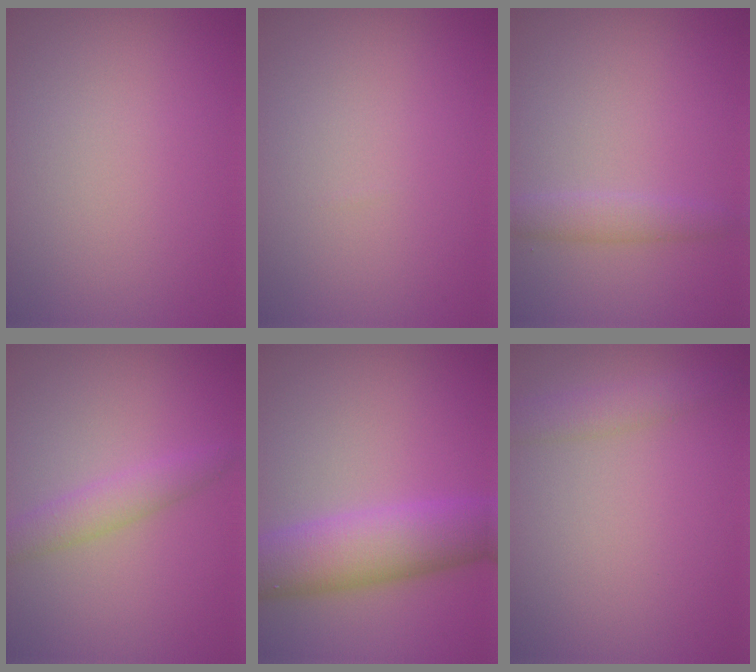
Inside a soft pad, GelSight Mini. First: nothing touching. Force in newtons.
{"total": 0.0}
{"total": 1.9, "press": 1.8, "slide": 0.1}
{"total": 2.3, "press": 2.3, "slide": 0.1}
{"total": 6.9, "press": 6.9, "slide": 0.1}
{"total": 1.9, "press": 1.9, "slide": 0.1}